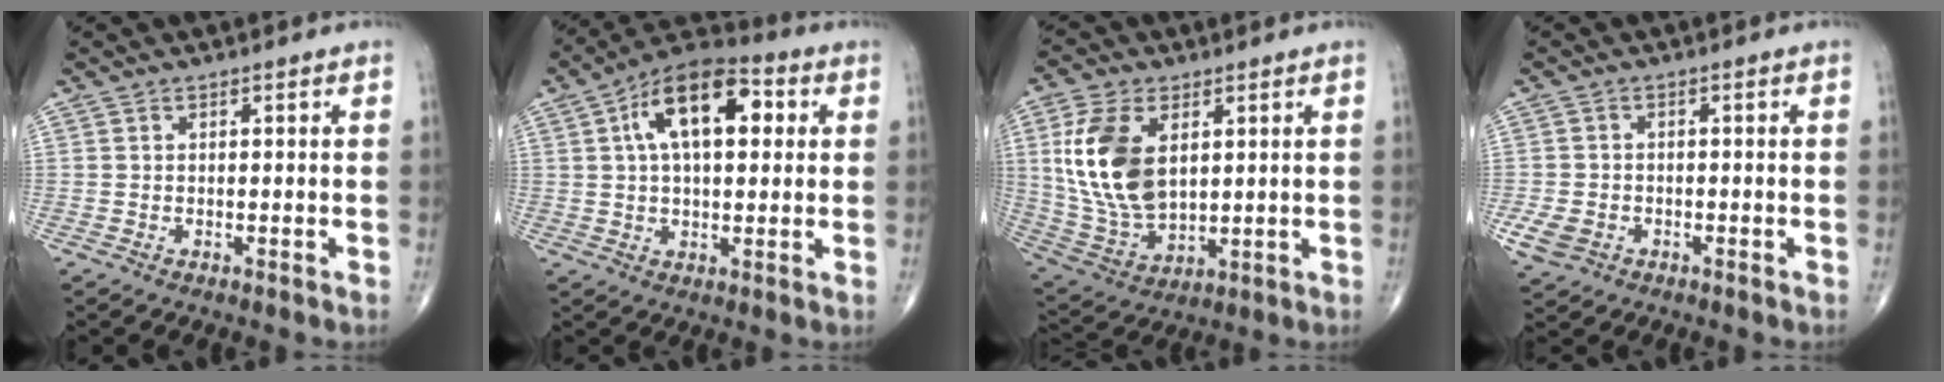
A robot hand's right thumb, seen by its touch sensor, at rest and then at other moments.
{"total": 15.7, "force": [4.1, 8.0, 12.8], "torque": [-0.192, 0.022, 0.060]}
{"total": 15.8, "force": [3.6, 9.2, 12.3], "torque": [-0.242, -0.016, 0.080]}
{"total": 4.6, "force": [-1.9, 3.5, 2.3], "torque": [-0.051, 0.003, -0.027]}